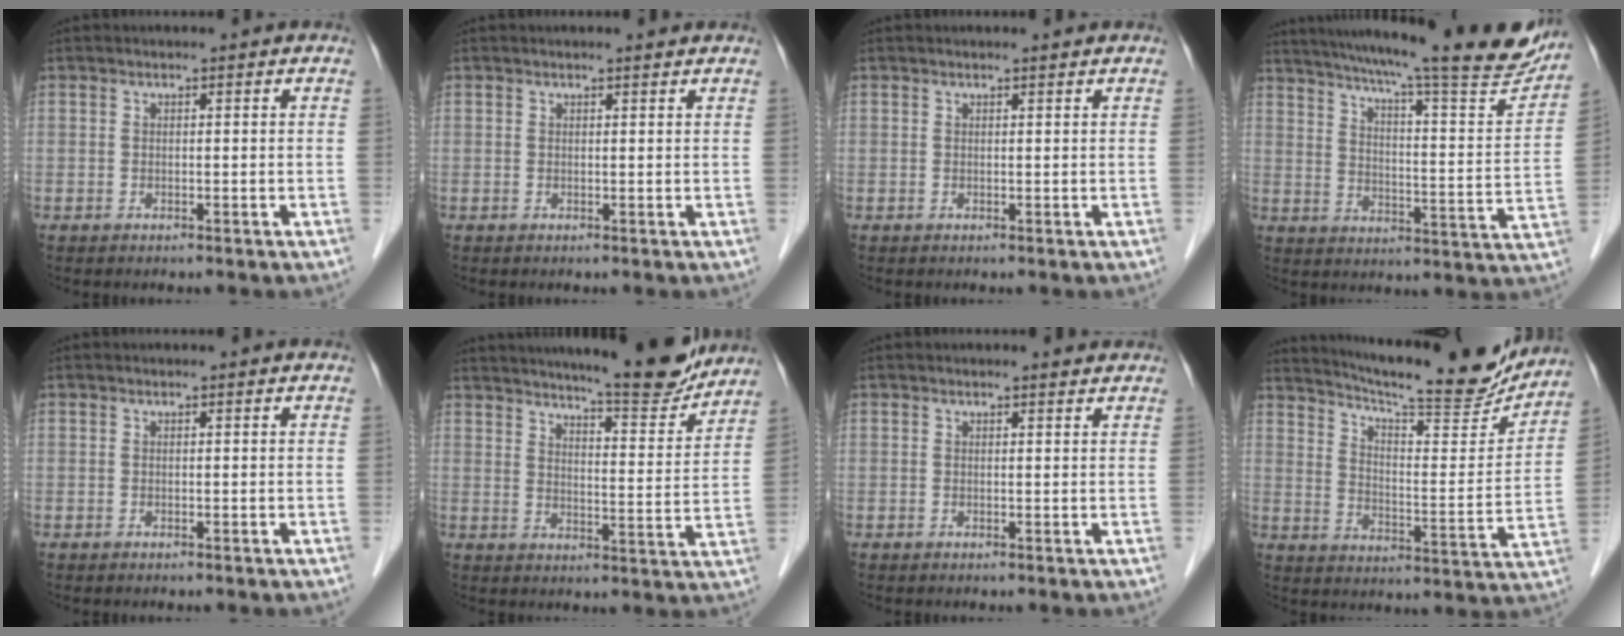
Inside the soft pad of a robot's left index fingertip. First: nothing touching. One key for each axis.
{"total": 1.1, "fx": 1.1, "fy": -0.1, "fz": 0.2, "tx": -0.011, "ty": -0.001, "tz": 0.014}
{"total": 0.9, "fx": 0.8, "fy": -0.1, "fz": 0.2, "tx": -0.010, "ty": -0.001, "tz": 0.013}
{"total": 26.1, "fx": 22.6, "fy": 2.2, "fz": 12.8, "tx": -0.201, "ty": -0.041, "tz": 0.289}
{"total": 0.0}
{"total": 13.9, "fx": 12.7, "fy": 0.8, "fz": 5.5, "tx": -0.079, "ty": -0.018, "tz": 0.168}
{"total": 1.2, "fx": 1.2, "fy": 0.2, "fz": 0.2, "tx": -0.013, "ty": -0.003, "tz": 0.012}
{"total": 20.1, "fx": 18.7, "fy": 1.6, "fz": 7.4, "tx": -0.121, "ty": -0.042, "tz": 0.259}